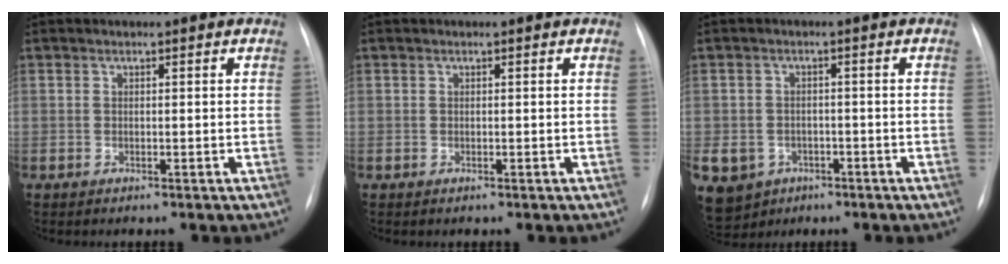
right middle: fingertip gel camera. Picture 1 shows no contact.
{"total": 0.0}
{"total": 9.9, "force": [-4.7, 8.1, 2.9], "torque": [-0.082, 0.006, -0.063]}